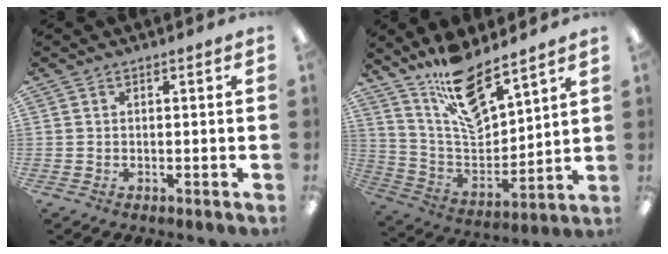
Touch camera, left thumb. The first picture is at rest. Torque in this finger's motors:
{"motor_torque": [0.26, 0.18, -0.30, -0.08, 0.14]}